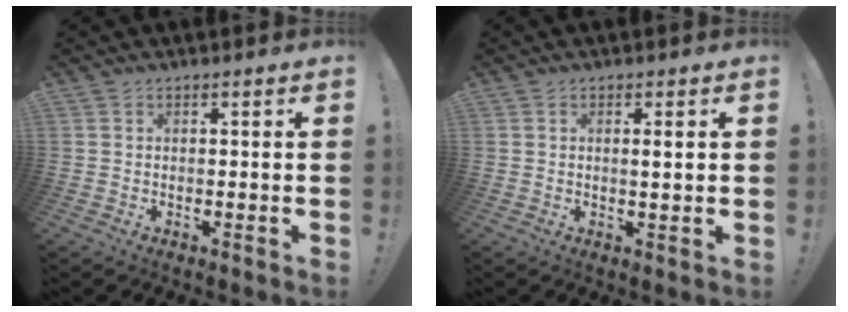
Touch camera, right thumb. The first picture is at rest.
{"total": 2.1, "force": [0.5, 0.2, 2.0], "torque": [-0.032, -0.005, 0.004]}